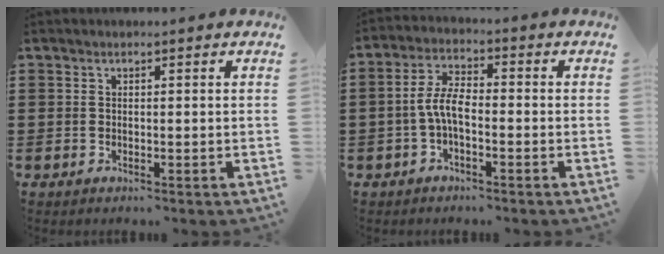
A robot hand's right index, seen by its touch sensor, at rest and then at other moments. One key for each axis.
{"total": 5.3, "fx": -1.3, "fy": 2.2, "fz": 4.7, "tx": -0.111, "ty": -0.001, "tz": -0.032}